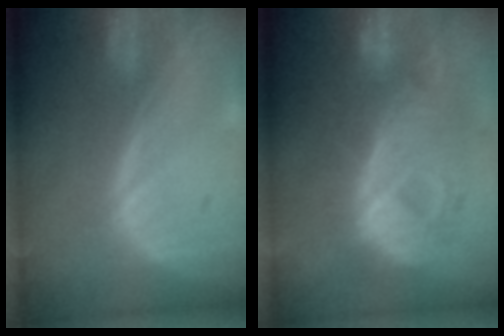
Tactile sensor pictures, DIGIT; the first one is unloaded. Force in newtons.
{"total": 11.2, "press": 11.2, "slide": 1.0}